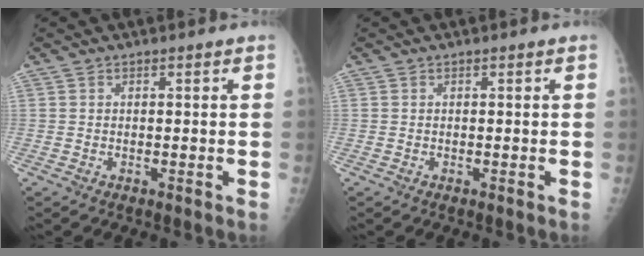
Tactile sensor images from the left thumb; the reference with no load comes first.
{"total": 0.0}